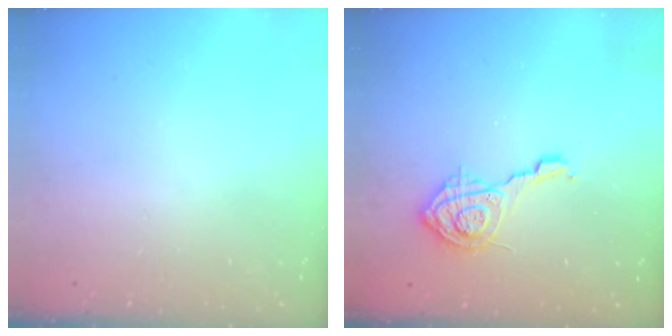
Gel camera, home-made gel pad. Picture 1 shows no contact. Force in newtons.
{"total": 10.3, "press": 10.3, "slide": 0.4}